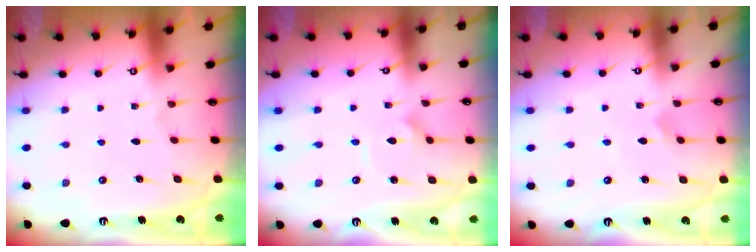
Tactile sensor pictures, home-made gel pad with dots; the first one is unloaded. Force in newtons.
{"total": 2.6, "press": 2.6, "slide": 0.3}
{"total": 2.3, "press": 2.3, "slide": 0.2}